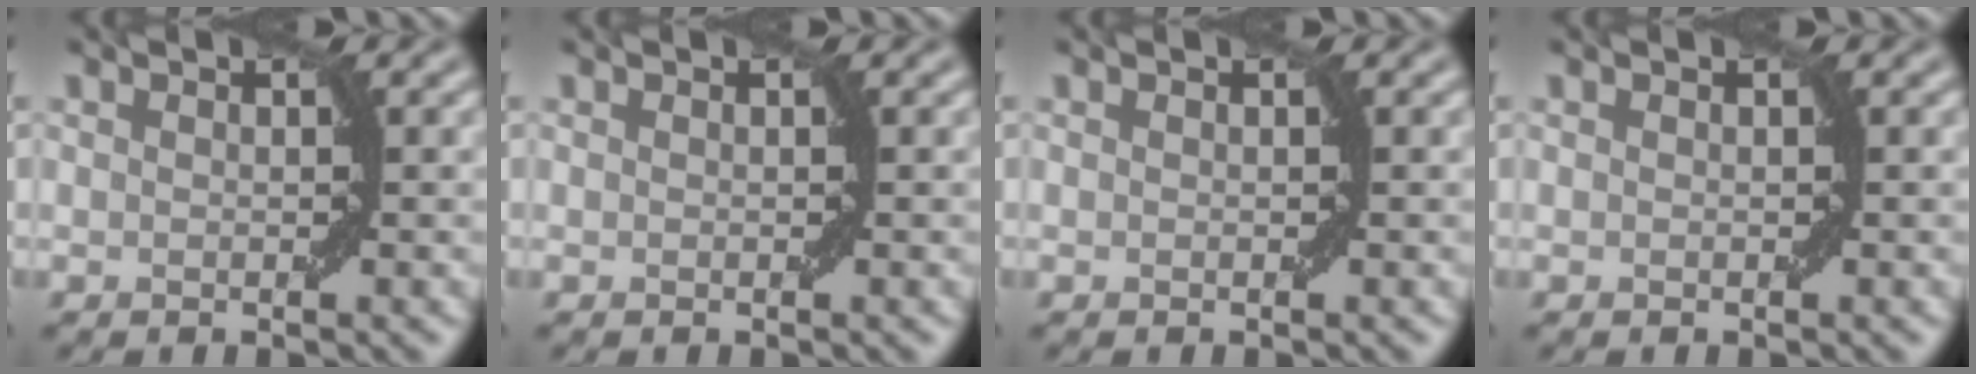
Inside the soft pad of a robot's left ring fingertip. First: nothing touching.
{"total": 0.0}
{"total": 0.0}
{"total": 0.0}